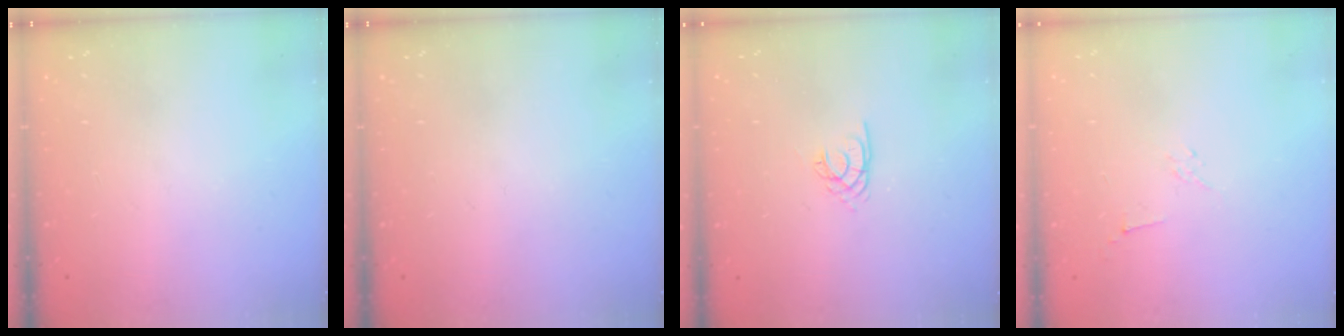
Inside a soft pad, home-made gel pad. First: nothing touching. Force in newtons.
{"total": 0.0}
{"total": 1.8, "press": 1.8, "slide": 0.2}
{"total": 2.9, "press": 2.8, "slide": 0.8}